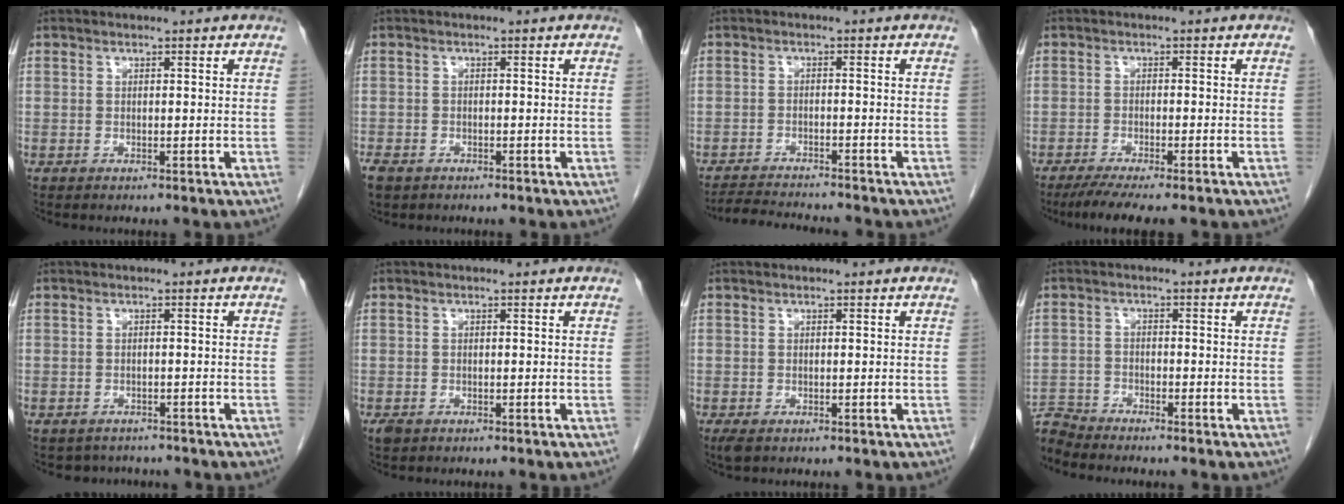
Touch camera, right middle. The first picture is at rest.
{"total": 3.1, "force": [-2.2, 1.9, 1.2], "torque": [-0.026, -0.004, -0.032]}
{"total": 6.6, "force": [-6.3, 0.0, 1.8], "torque": [-0.026, -0.012, -0.102]}
{"total": 7.0, "force": [-5.6, 0.4, 4.1], "torque": [-0.061, -0.017, -0.088]}
{"total": 3.7, "force": [-3.2, 1.7, 0.0], "torque": [0.001, 0.007, -0.042]}
{"total": 1.2, "force": [-0.7, 0.7, 0.6], "torque": [-0.017, -0.001, -0.008]}
{"total": 2.1, "force": [-1.3, 1.0, 1.3], "torque": [-0.027, -0.006, -0.015]}
{"total": 4.1, "force": [-4.0, -0.4, -0.7], "torque": [0.020, -0.007, -0.075]}